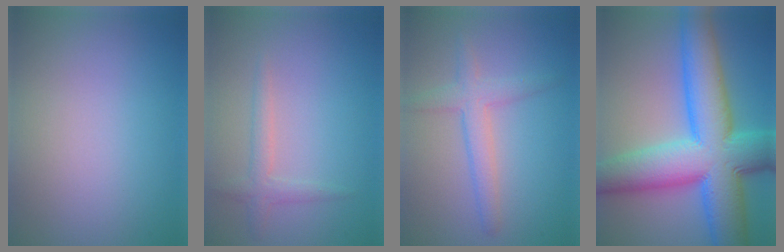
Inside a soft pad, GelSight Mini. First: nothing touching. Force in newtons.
{"total": 1.7, "press": 1.7, "slide": 0.1}
{"total": 2.8, "press": 2.8, "slide": 0.2}
{"total": 13.7, "press": 13.7, "slide": 0.2}